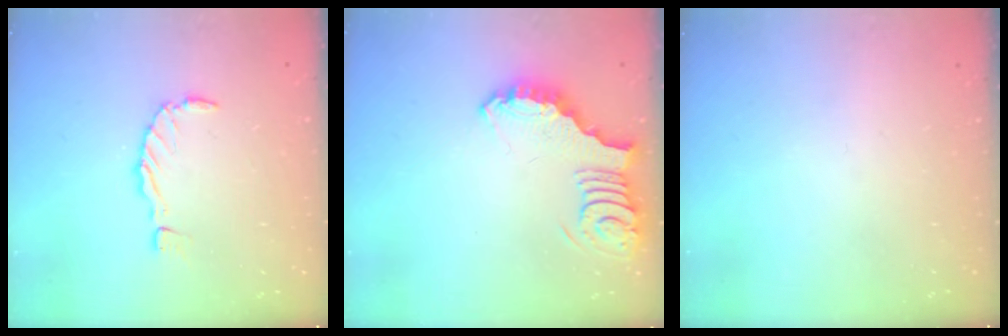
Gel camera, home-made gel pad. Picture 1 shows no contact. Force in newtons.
{"total": 3.9, "press": 3.9, "slide": 0.6}
{"total": 0.0}